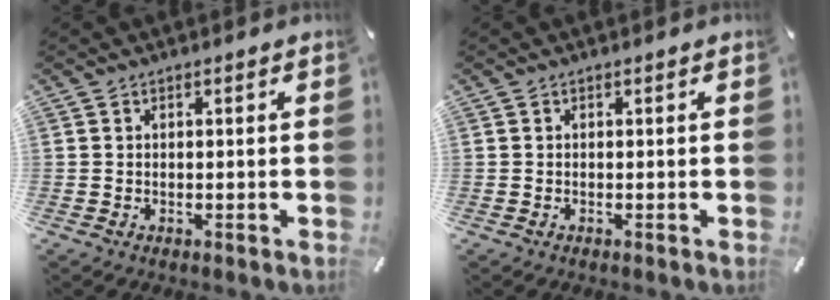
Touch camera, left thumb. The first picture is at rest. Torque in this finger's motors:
{"motor_torque": [-0.02, -0.02, 0.00, 0.00, 0.00]}